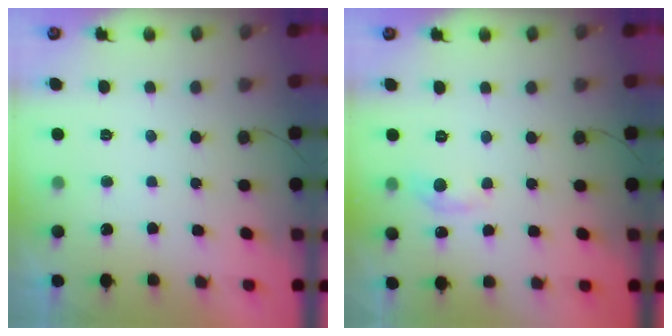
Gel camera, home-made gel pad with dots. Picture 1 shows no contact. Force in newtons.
{"total": 5.9, "press": 5.9, "slide": 0.5}